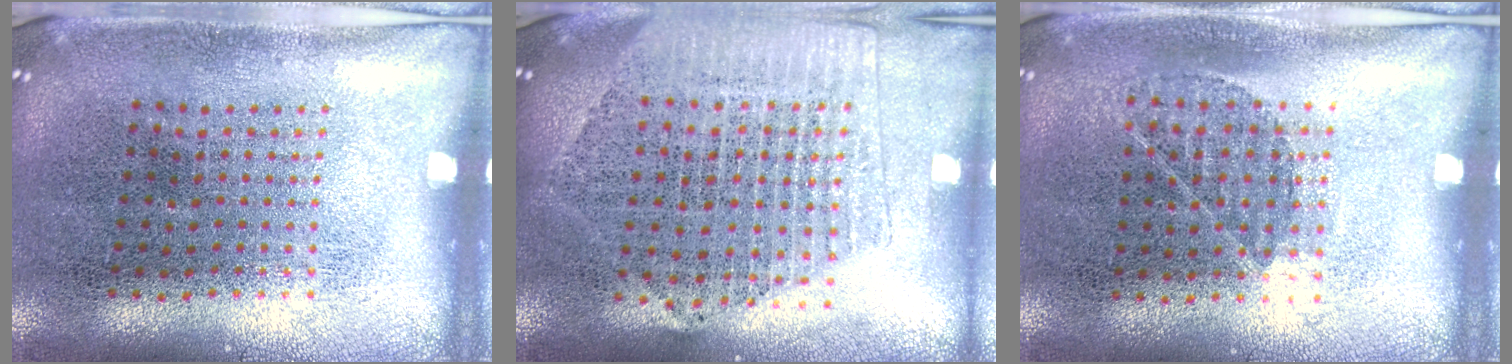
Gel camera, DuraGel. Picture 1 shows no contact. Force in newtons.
{"total": 2.0, "press": 1.8, "slide": 0.9}
{"total": 0.8, "press": 0.6, "slide": 0.5}